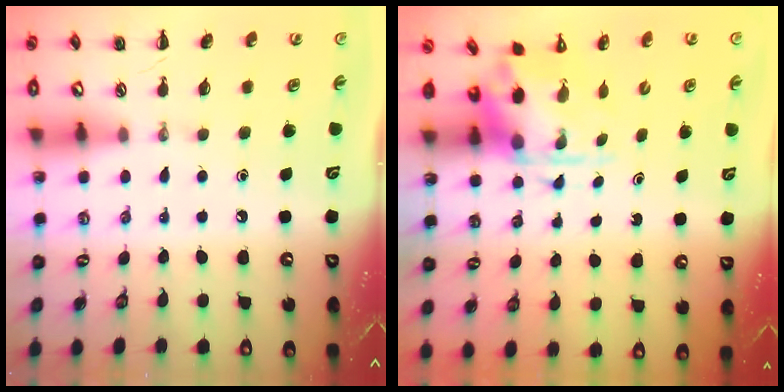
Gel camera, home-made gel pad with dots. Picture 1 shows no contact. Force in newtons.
{"total": 3.8, "press": 3.7, "slide": 0.9}